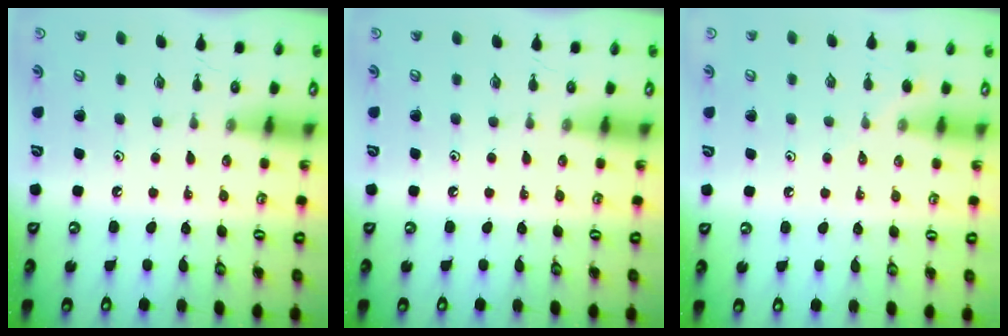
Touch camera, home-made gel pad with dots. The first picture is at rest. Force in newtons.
{"total": 0.0}
{"total": 3.2, "press": 3.1, "slide": 0.6}